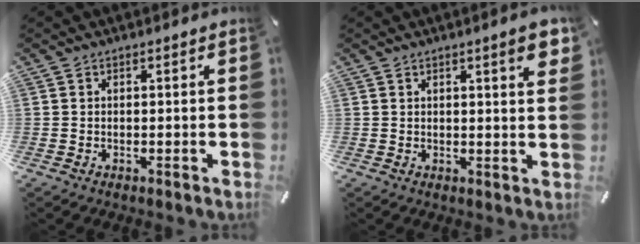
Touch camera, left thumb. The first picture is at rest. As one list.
[{"total": 5.0, "force": [2.4, 0.9, 4.3], "torque": [-0.062, -0.010, 0.035]}]